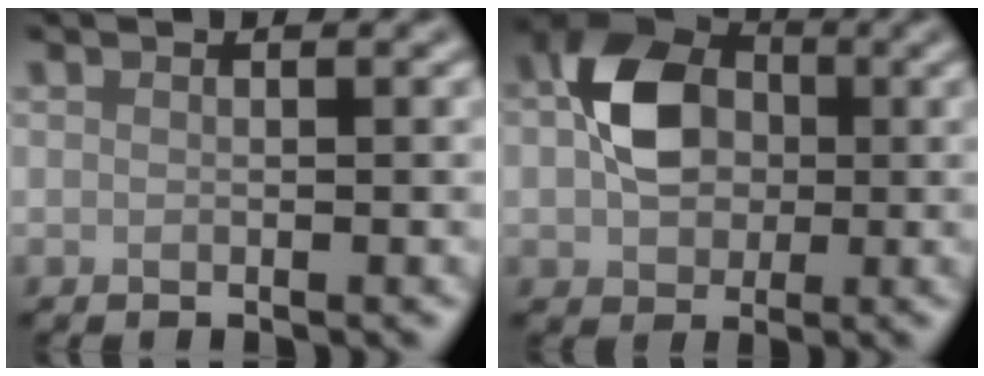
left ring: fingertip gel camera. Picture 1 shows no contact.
{"total": 6.7, "force": [0.3, 5.1, 4.4], "torque": [-0.082, 0.013, -0.005]}